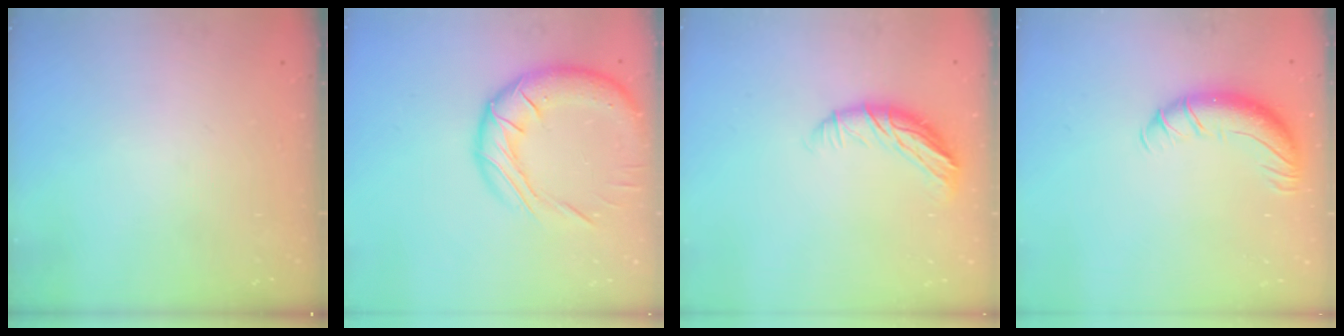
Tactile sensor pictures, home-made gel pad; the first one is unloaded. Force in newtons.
{"total": 20.6, "press": 20.4, "slide": 2.8}
{"total": 10.2, "press": 10.2, "slide": 0.1}
{"total": 10.5, "press": 10.2, "slide": 2.3}